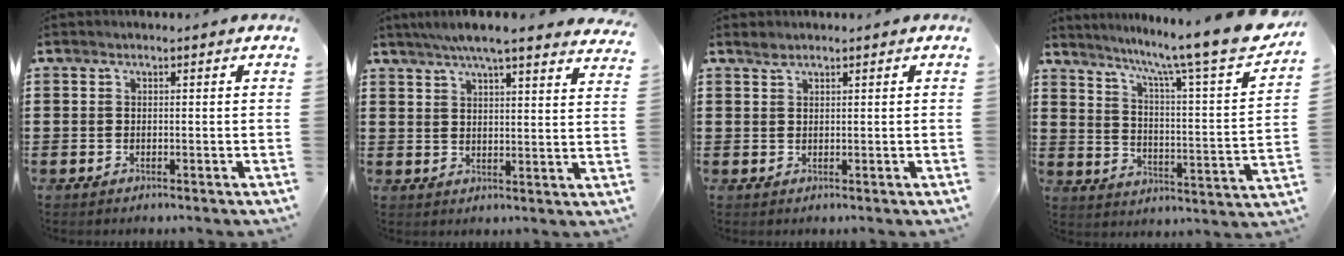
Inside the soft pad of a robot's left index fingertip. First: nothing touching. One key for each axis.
{"total": 6.3, "fx": 5.5, "fy": -0.1, "fz": 3.0, "tx": -0.074, "ty": -0.015, "tz": 0.098}
{"total": 1.1, "fx": 1.0, "fy": 0.3, "fz": 0.3, "tx": -0.009, "ty": 0.001, "tz": 0.019}
{"total": 10.2, "fx": 8.4, "fy": -0.7, "fz": 5.7, "tx": -0.115, "ty": -0.076, "tz": 0.126}